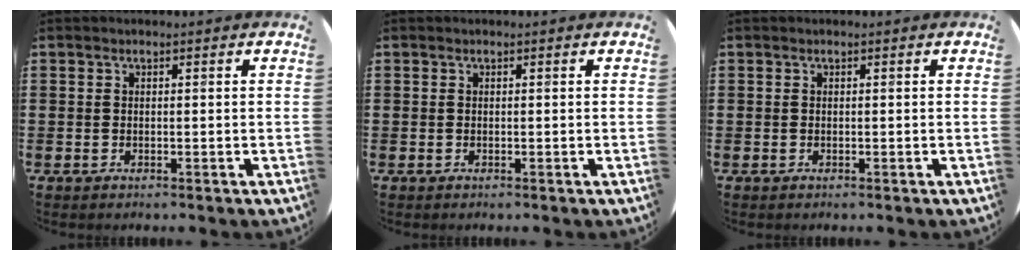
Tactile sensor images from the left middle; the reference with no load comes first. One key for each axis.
{"total": 0.0}
{"total": 0.0}